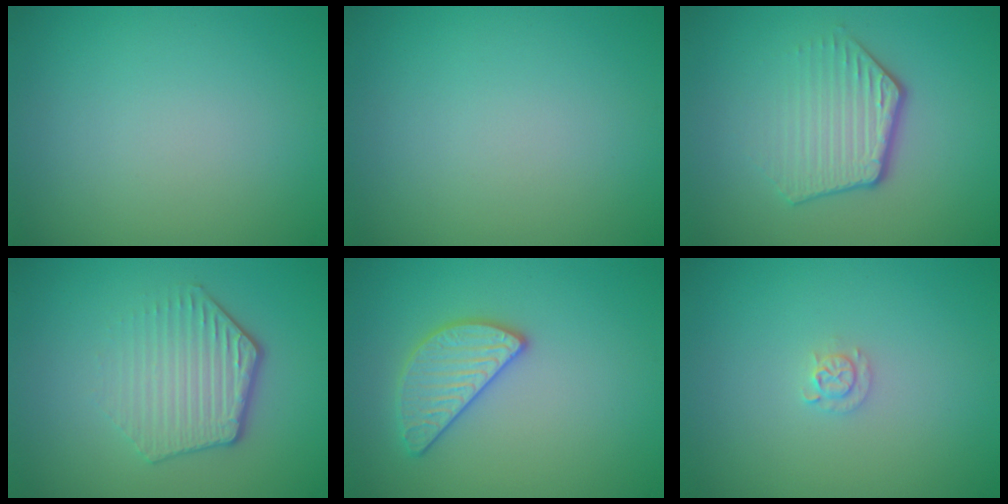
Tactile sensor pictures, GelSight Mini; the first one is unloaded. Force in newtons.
{"total": 0.0}
{"total": 4.0, "press": 2.9, "slide": 2.8}
{"total": 4.1, "press": 3.2, "slide": 2.6}
{"total": 2.7, "press": 2.7, "slide": 0.1}
{"total": 1.1, "press": 1.1, "slide": 0.2}